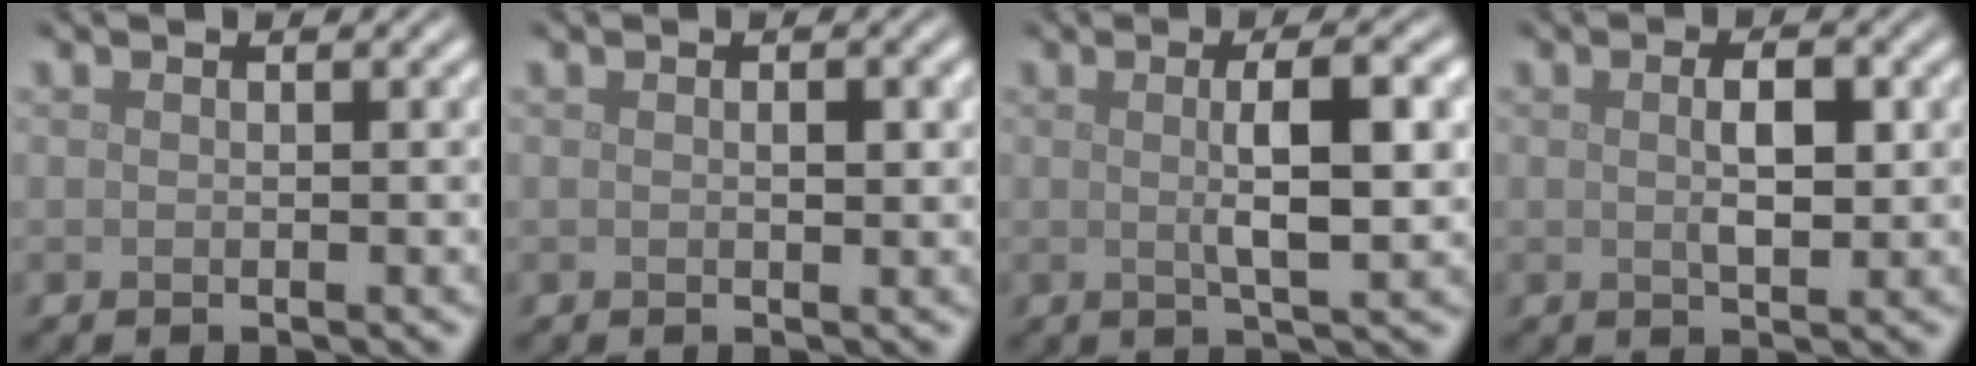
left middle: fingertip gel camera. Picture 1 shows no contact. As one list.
[{"total": 1.0, "force": [0.1, 0.5, 0.9], "torque": [-0.012, -0.002, 0.002]}, {"total": 5.0, "force": [0.5, 1.1, 4.9], "torque": [-0.077, 0.006, 0.009]}, {"total": 2.8, "force": [0.4, 1.2, 2.5], "torque": [-0.046, -0.001, 0.007]}]